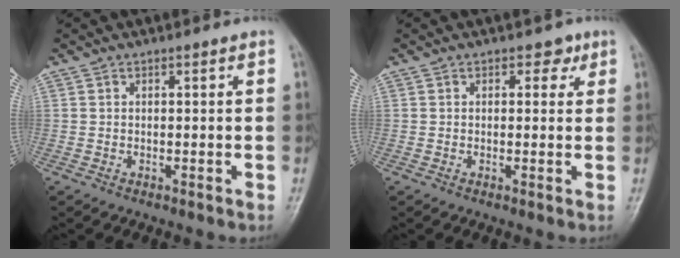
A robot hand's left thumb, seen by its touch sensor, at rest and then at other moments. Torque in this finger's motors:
{"motor_torque": [-0.04, 0.02, -0.27, 0.01, -0.02]}